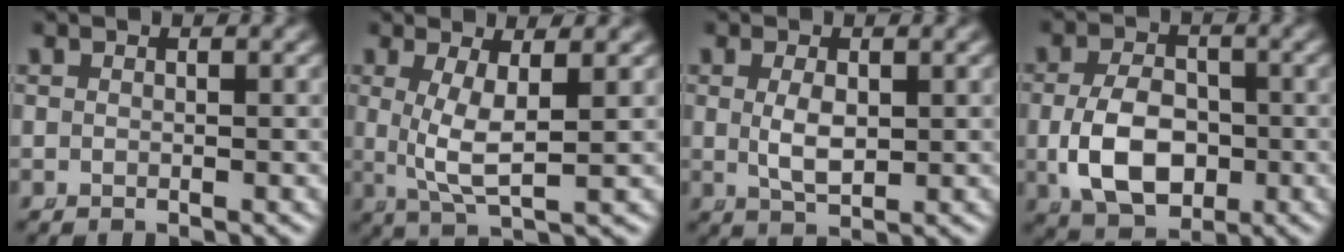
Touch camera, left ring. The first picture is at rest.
{"total": 5.2, "force": [0.6, 1.7, 4.8], "torque": [-0.090, -0.015, 0.022]}
{"total": 2.9, "force": [0.1, 1.3, 2.6], "torque": [-0.052, -0.013, 0.014]}
{"total": 6.8, "force": [-1.2, 4.7, 4.7], "torque": [-0.092, -0.023, -0.009]}